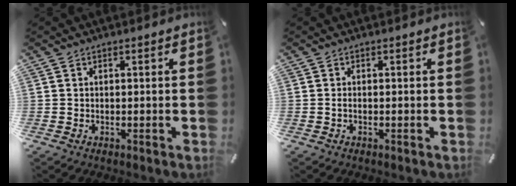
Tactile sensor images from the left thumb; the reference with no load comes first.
{"total": 1.0, "force": [-0.4, 0.4, 0.8], "torque": [-0.017, 0.000, -0.008]}